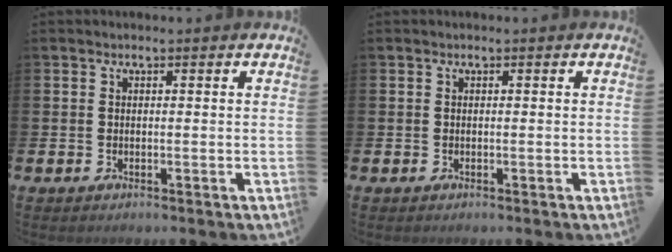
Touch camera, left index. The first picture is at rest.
{"total": 0.0}